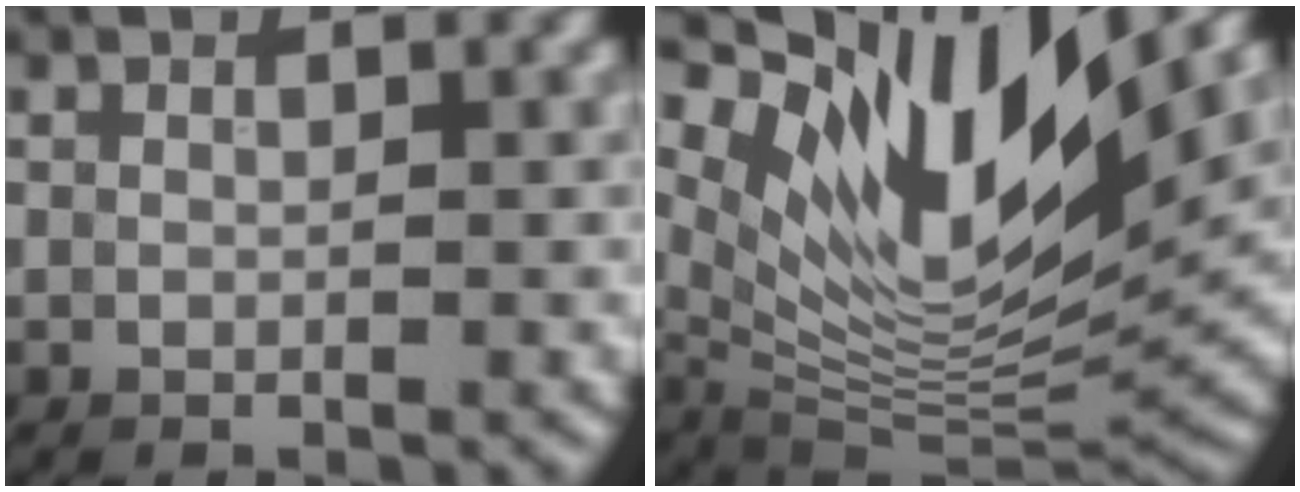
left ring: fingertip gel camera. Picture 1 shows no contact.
{"total": 13.9, "force": [7.7, 4.5, 10.6], "torque": [-0.200, 0.003, 0.150]}